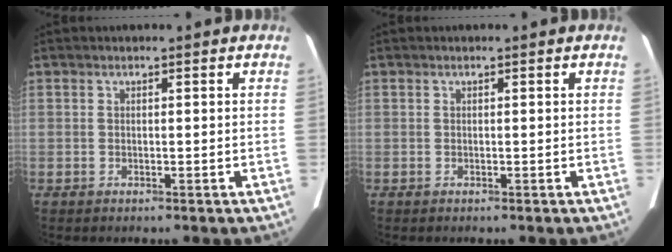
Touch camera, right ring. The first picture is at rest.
{"total": 0.0}